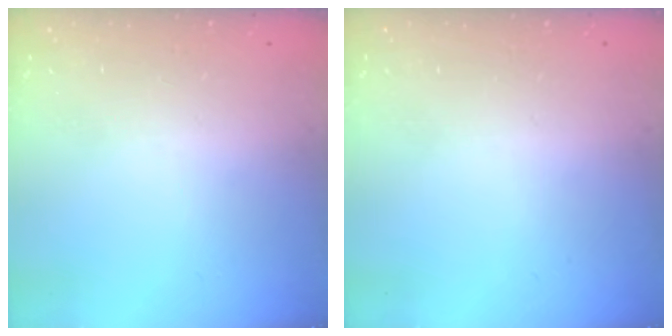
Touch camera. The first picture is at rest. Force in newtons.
{"total": 0.0}